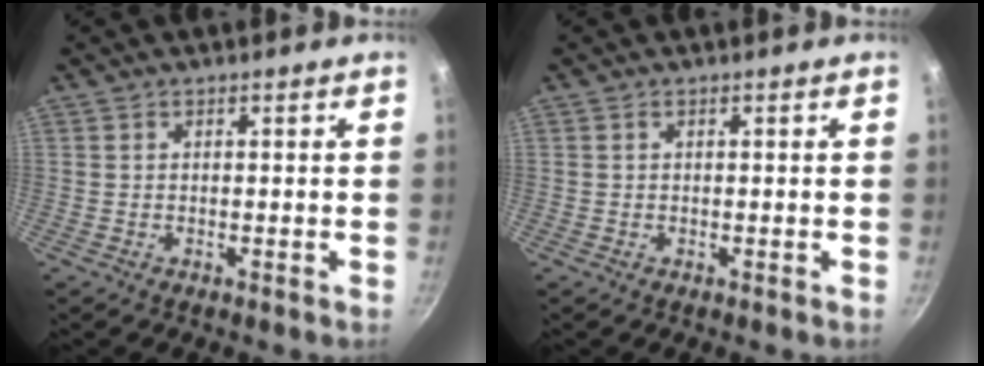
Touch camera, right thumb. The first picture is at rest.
{"total": 0.0}